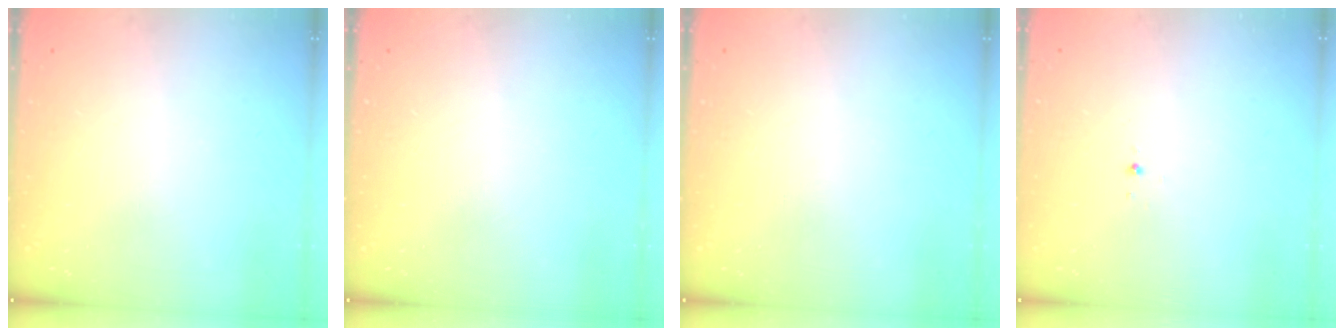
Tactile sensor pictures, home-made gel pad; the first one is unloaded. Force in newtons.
{"total": 0.0}
{"total": 0.0}
{"total": 2.9, "press": 2.8, "slide": 0.8}